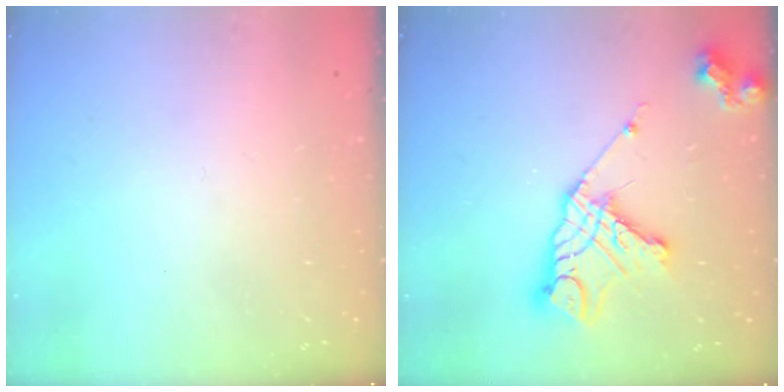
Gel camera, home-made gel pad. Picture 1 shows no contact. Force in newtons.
{"total": 16.2, "press": 16.1, "slide": 1.4}